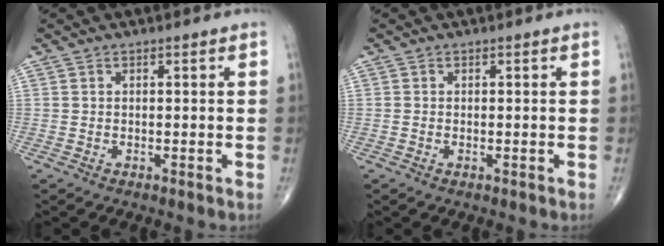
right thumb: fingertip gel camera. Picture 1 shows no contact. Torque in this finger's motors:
{"motor_torque": [-0.52, -0.17, -0.64, 0.09, -0.16]}